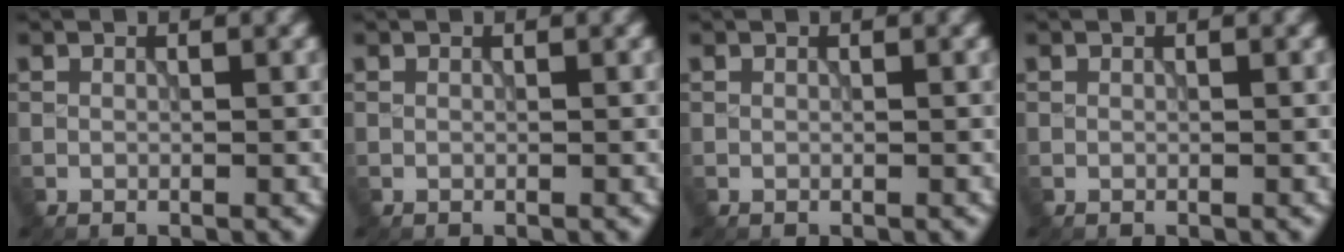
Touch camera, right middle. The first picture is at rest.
{"total": 0.0}
{"total": 0.0}
{"total": 0.0}